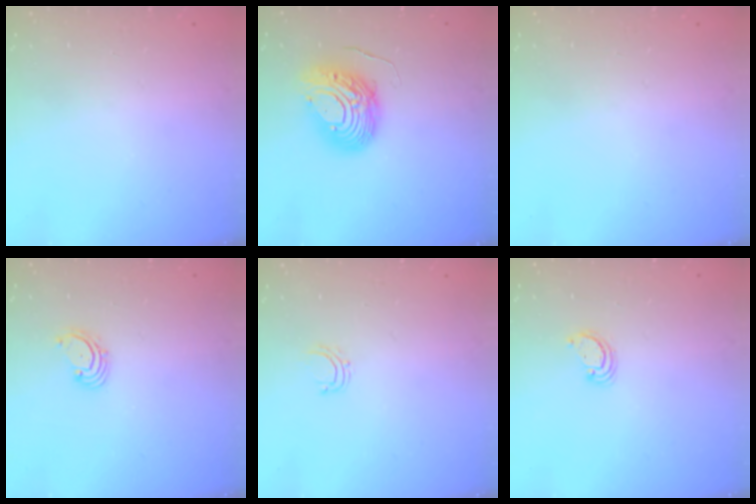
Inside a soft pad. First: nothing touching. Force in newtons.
{"total": 10.5, "press": 10.5, "slide": 0.9}
{"total": 0.0}
{"total": 1.9, "press": 1.8, "slide": 0.2}
{"total": 4.4, "press": 4.4, "slide": 0.3}
{"total": 2.3, "press": 2.3, "slide": 0.2}